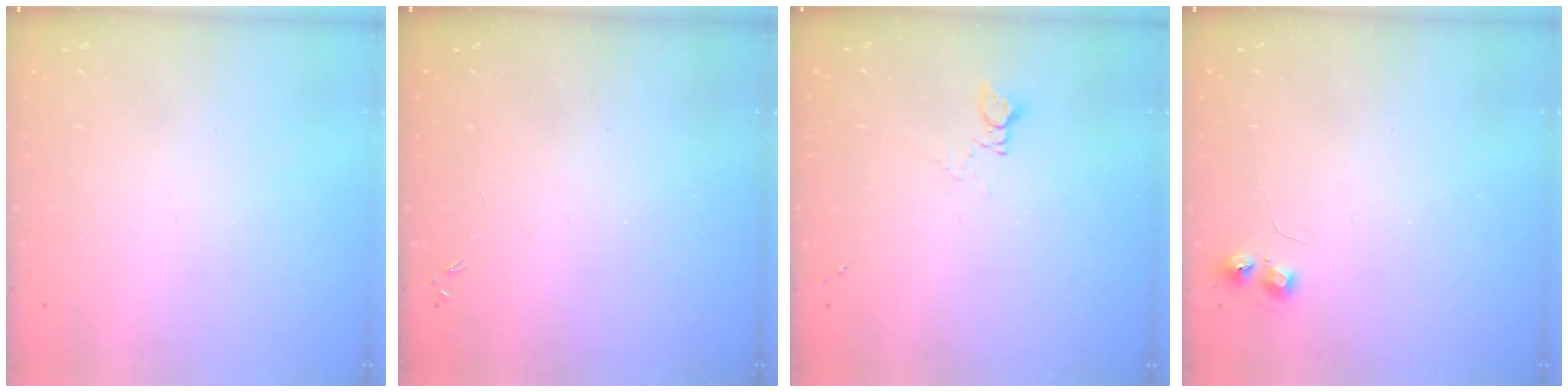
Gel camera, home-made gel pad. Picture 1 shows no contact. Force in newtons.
{"total": 0.0}
{"total": 2.9, "press": 2.9, "slide": 0.3}
{"total": 5.7, "press": 5.6, "slide": 1.0}